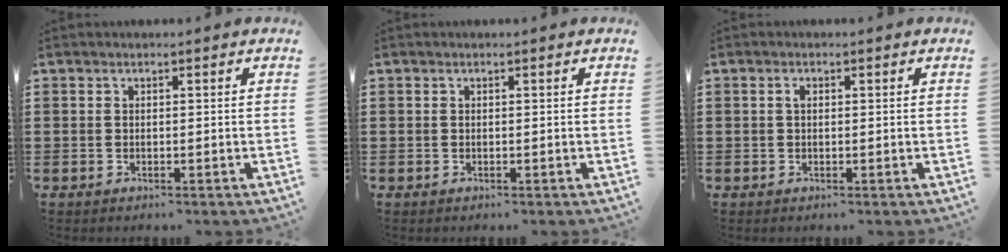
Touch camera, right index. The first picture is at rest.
{"total": 0.0}
{"total": 1.1, "force": [0.2, 0.6, 0.8], "torque": [-0.018, 0.004, 0.003]}